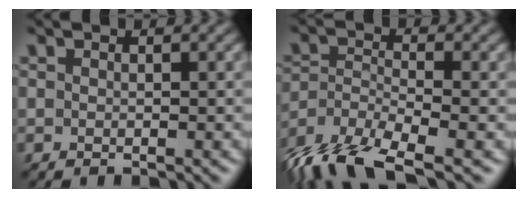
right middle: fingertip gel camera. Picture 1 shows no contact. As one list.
[{"total": 8.1, "force": [-6.4, 2.4, 4.3], "torque": [-0.088, -0.008, -0.132]}]